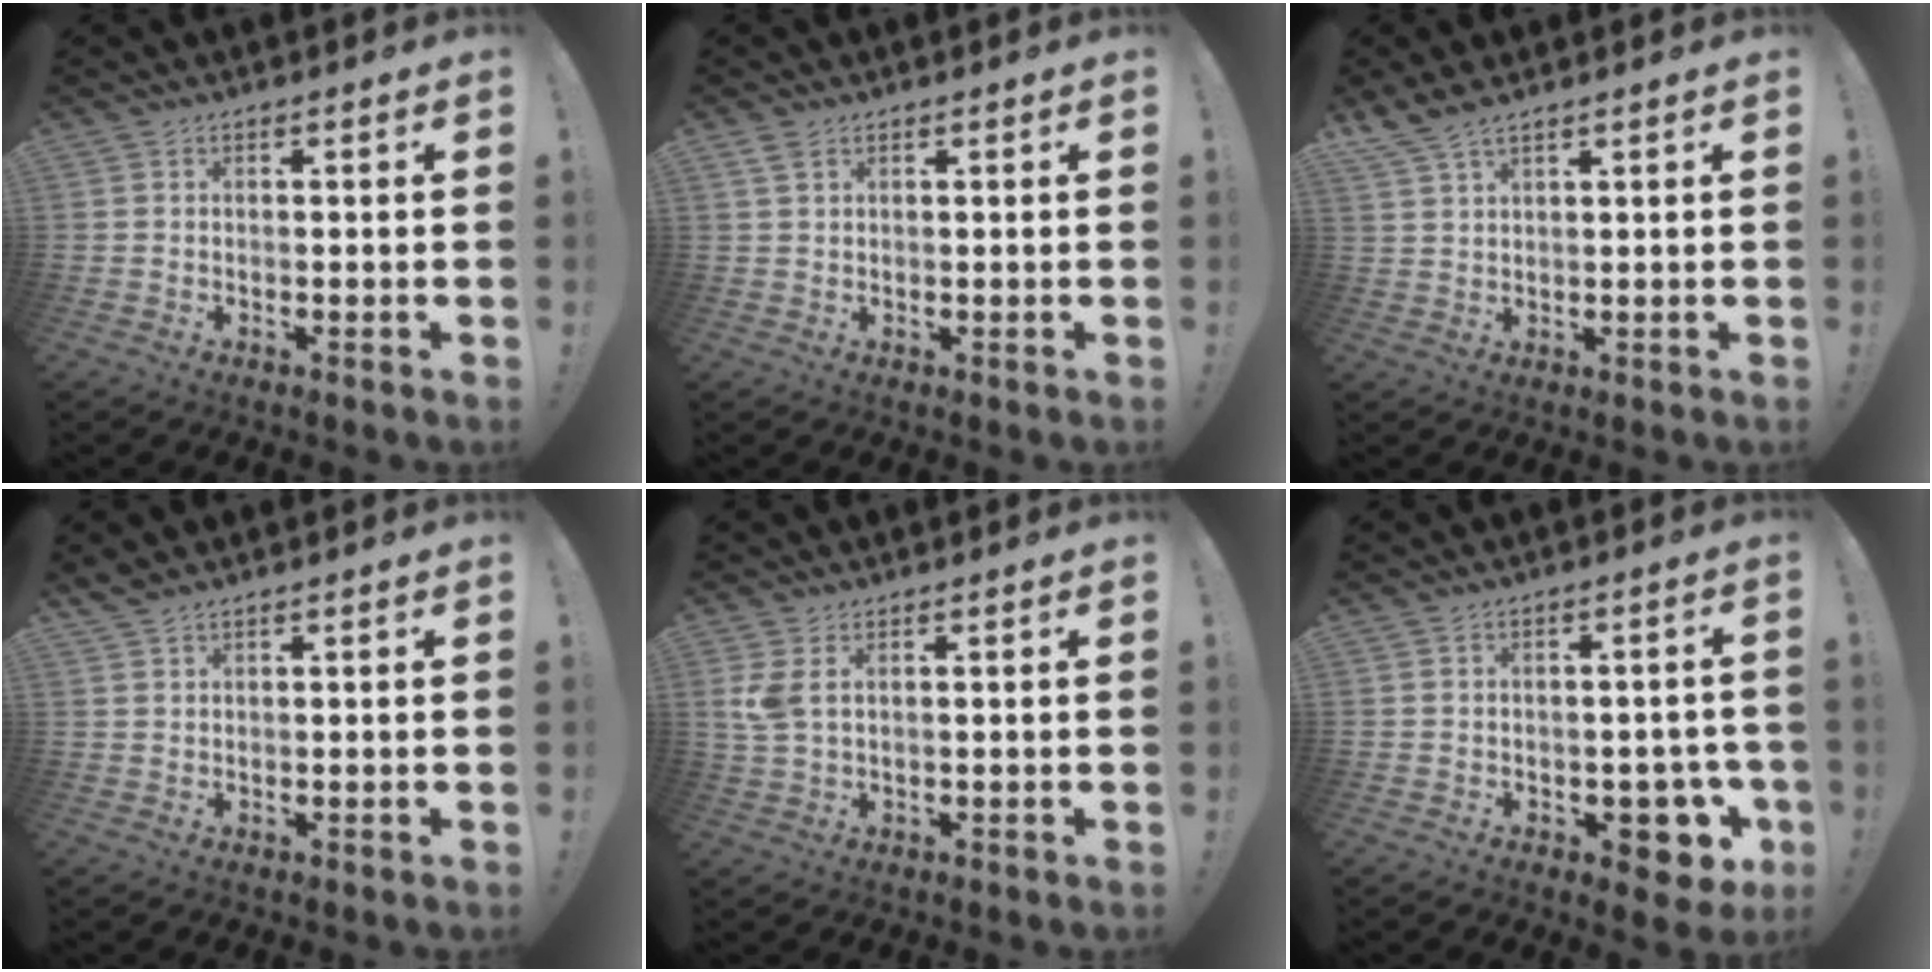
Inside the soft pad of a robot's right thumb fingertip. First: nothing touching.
{"total": 2.3, "force": [1.5, 1.1, 1.4], "torque": [-0.021, -0.002, 0.026]}
{"total": 4.3, "force": [3.7, 0.4, 2.1], "torque": [-0.052, -0.015, 0.070]}
{"total": 1.7, "force": [1.5, 0.3, 0.8], "torque": [-0.021, -0.004, 0.029]}
{"total": 4.3, "force": [1.5, 1.8, 3.6], "torque": [-0.069, -0.003, 0.026]}
{"total": 8.7, "force": [-3.3, 5.4, 5.9], "torque": [-0.052, 0.020, -0.046]}